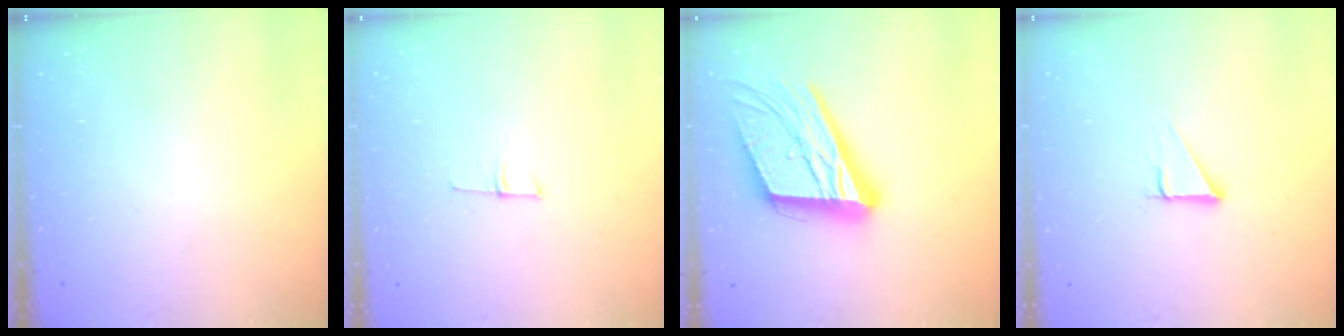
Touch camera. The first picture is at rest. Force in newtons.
{"total": 4.4, "press": 4.3, "slide": 1.0}
{"total": 25.1, "press": 24.8, "slide": 4.1}
{"total": 2.7, "press": 2.7, "slide": 0.0}